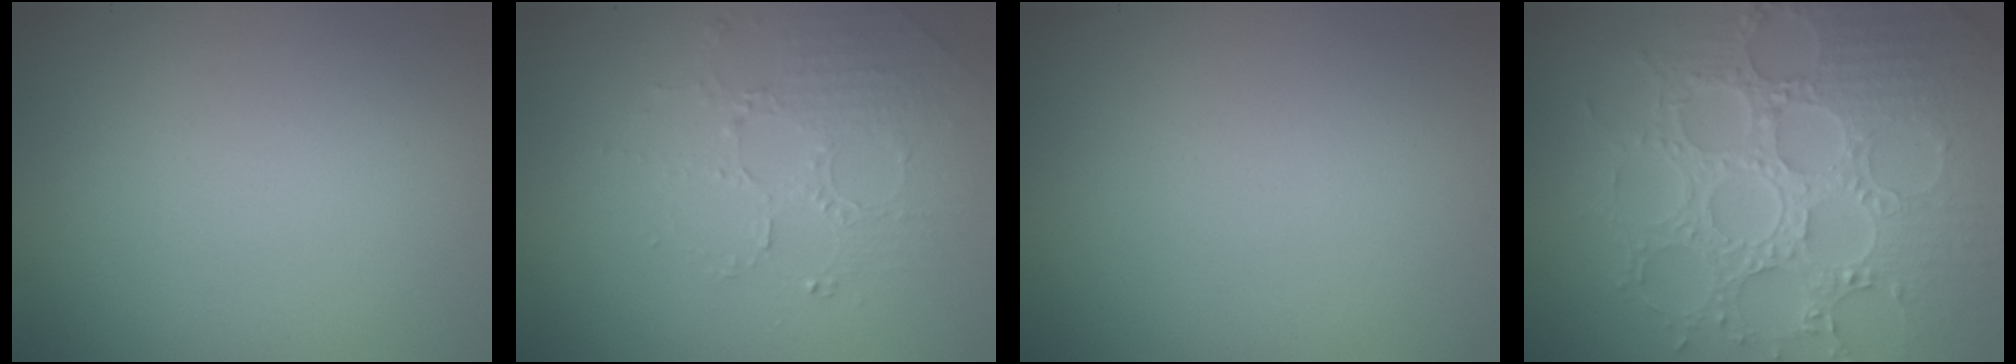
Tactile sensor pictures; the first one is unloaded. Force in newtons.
{"total": 1.9, "press": 1.5, "slide": 1.1}
{"total": 0.0}
{"total": 8.8, "press": 6.6, "slide": 5.7}